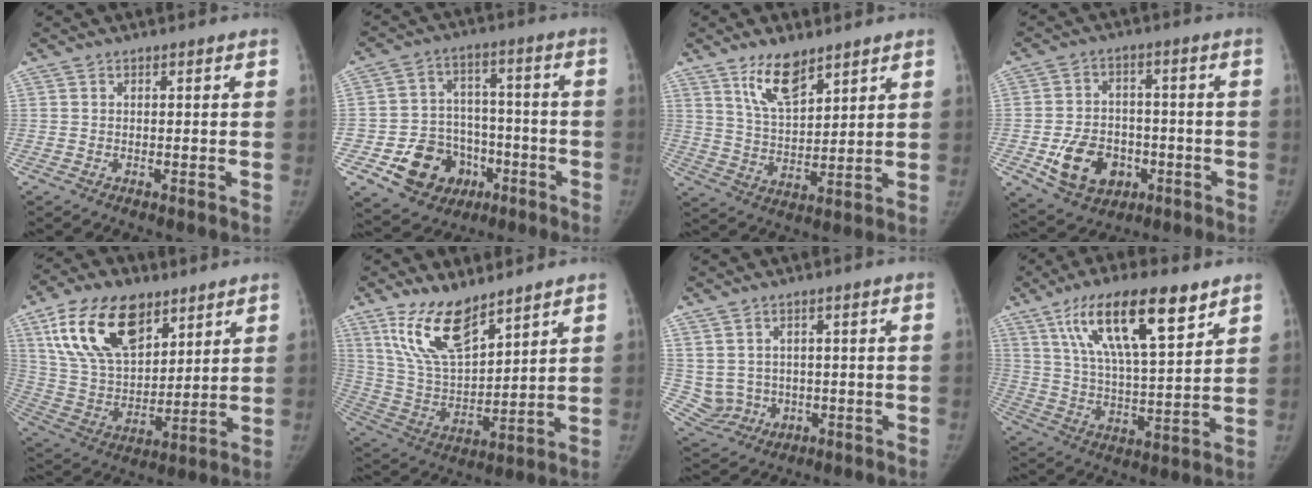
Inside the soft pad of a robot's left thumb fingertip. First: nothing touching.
{"total": 15.0, "force": [-6.4, 11.9, 6.5], "torque": [-0.072, 0.051, -0.094]}
{"total": 9.2, "force": [6.3, 3.7, 5.6], "torque": [-0.083, -0.043, 0.122]}
{"total": 12.3, "force": [-4.0, 9.4, 6.9], "torque": [-0.085, 0.018, -0.055]}
{"total": 20.3, "force": [10.8, 11.4, 12.9], "torque": [-0.208, -0.036, 0.202]}
{"total": 13.9, "force": [9.7, 5.3, 8.5], "torque": [-0.137, -0.053, 0.202]}
{"total": 6.5, "force": [0.3, 6.1, 2.3], "torque": [-0.029, 0.003, 0.029]}
{"total": 18.5, "force": [10.4, 5.5, 14.3], "torque": [-0.226, -0.032, 0.186]}